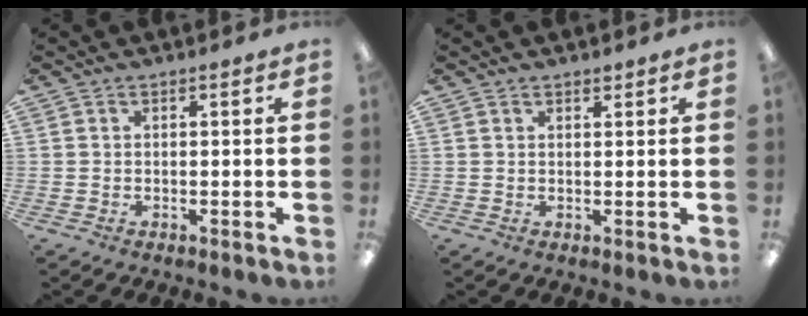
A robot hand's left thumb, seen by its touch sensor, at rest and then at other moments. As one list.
[{"total": 1.0, "force": [1.0, 0.3, 0.2], "torque": [-0.004, 0.000, 0.018]}]